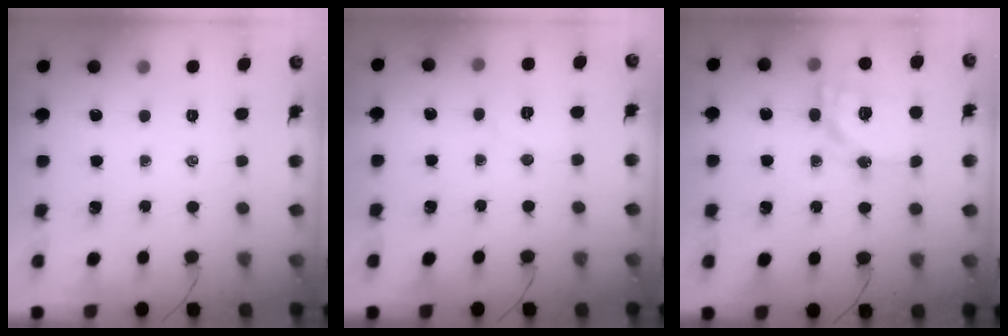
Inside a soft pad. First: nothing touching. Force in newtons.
{"total": 4.6, "press": 4.5, "slide": 0.8}
{"total": 15.7, "press": 15.5, "slide": 2.8}